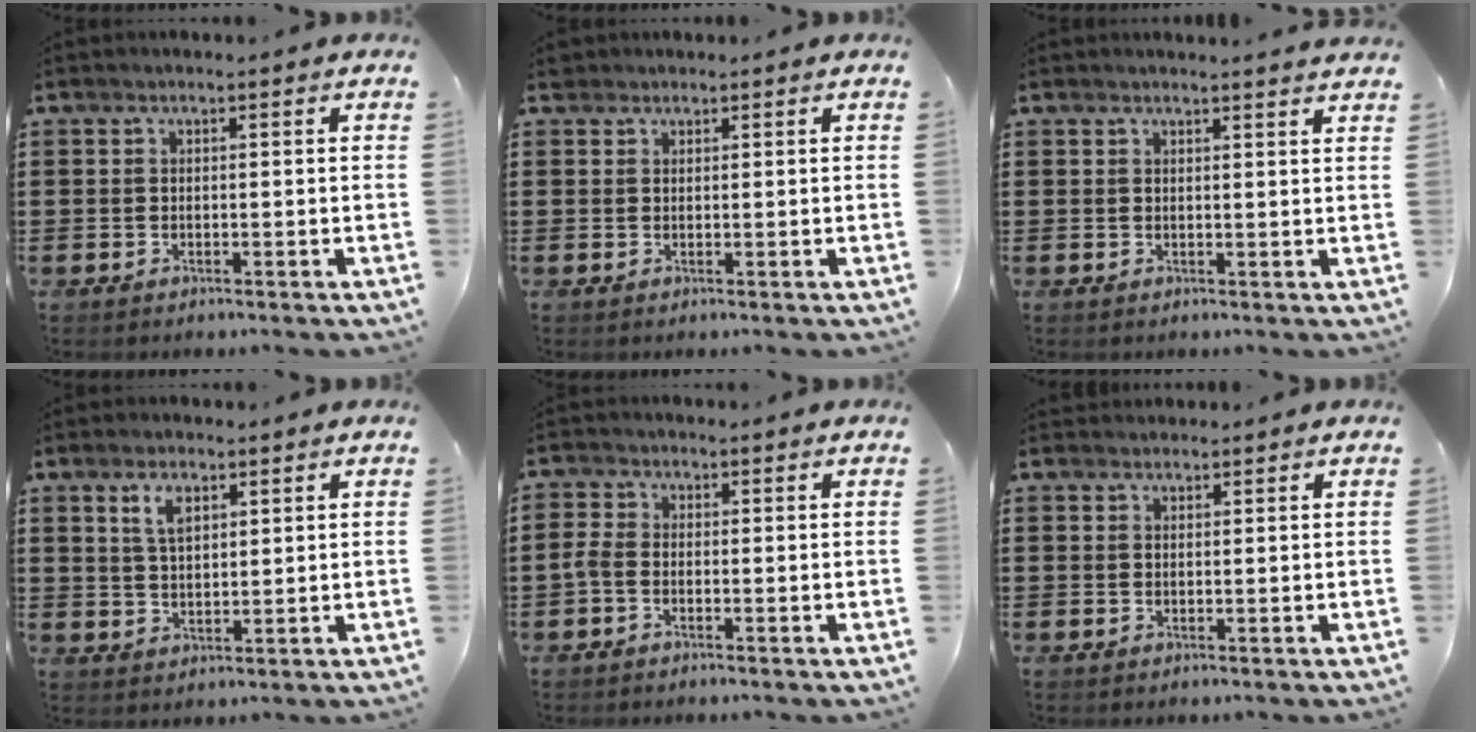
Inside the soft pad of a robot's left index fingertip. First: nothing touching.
{"total": 1.2, "force": [1.0, 0.7, 0.2], "torque": [-0.008, 0.005, 0.019]}
{"total": 1.6, "force": [1.5, -0.3, 0.3], "torque": [-0.007, -0.002, 0.029]}
{"total": 4.2, "force": [2.4, 1.9, 3.0], "torque": [-0.066, 0.007, 0.043]}
{"total": 1.9, "force": [-1.1, 0.9, 1.3], "torque": [-0.032, 0.000, -0.022]}
{"total": 0.9, "force": [0.9, 0.2, 0.0], "torque": [-0.002, 0.001, 0.018]}